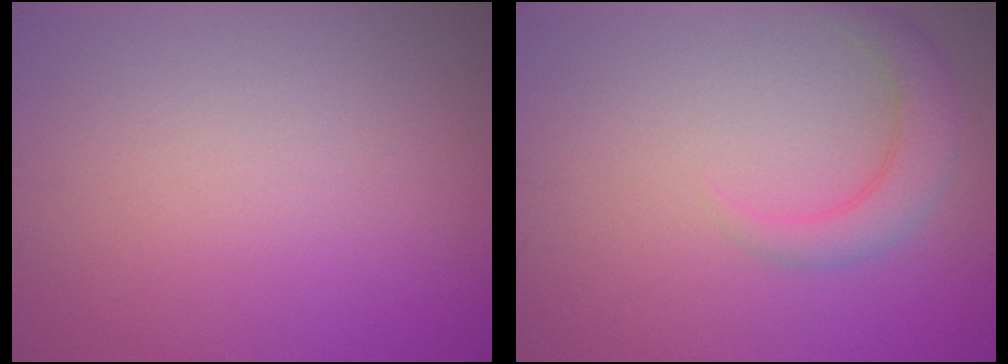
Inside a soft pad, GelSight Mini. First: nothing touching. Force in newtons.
{"total": 2.8, "press": 2.8, "slide": 0.3}